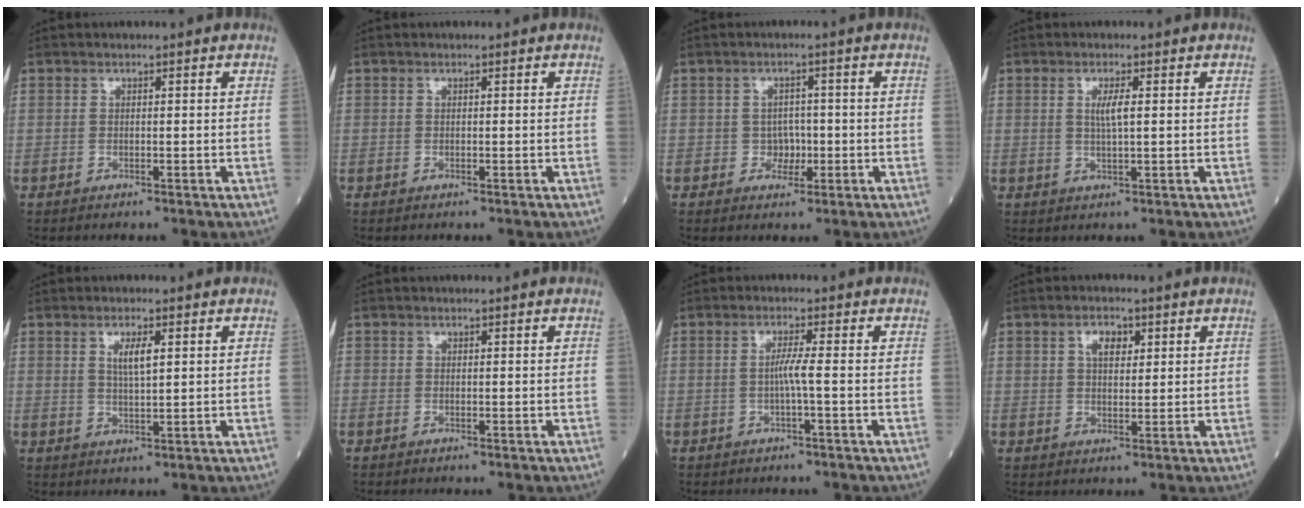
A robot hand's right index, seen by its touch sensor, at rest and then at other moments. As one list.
[{"total": 0.0}, {"total": 2.6, "force": [-0.5, 2.2, 1.2], "torque": [-0.007, 0.007, -0.007]}, {"total": 2.6, "force": [0.5, 0.1, 2.5], "torque": [-0.052, -0.002, 0.009]}, {"total": 3.3, "force": [1.2, 0.6, 3.1], "torque": [-0.059, -0.001, 0.021]}, {"total": 0.0}, {"total": 2.3, "force": [-0.5, -0.6, 2.2], "torque": [-0.041, 0.000, -0.012]}, {"total": 3.7, "force": [1.6, 2.0, 2.6], "torque": [-0.047, 0.007, 0.027]}]